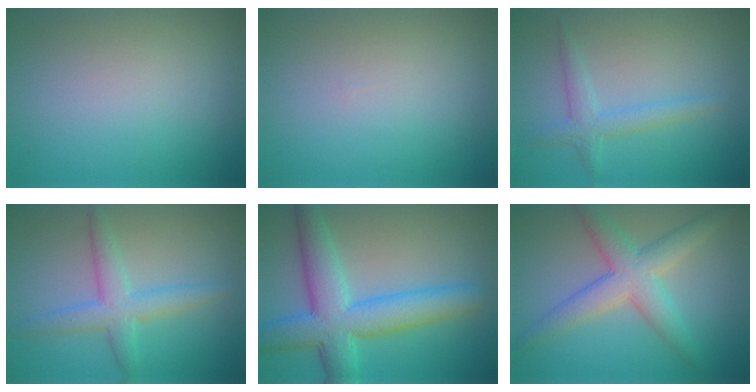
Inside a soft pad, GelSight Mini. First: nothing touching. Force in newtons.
{"total": 0.0}
{"total": 2.3, "press": 2.3, "slide": 0.1}
{"total": 3.8, "press": 3.8, "slide": 0.2}
{"total": 8.2, "press": 8.2, "slide": 0.2}
{"total": 5.3, "press": 5.3, "slide": 0.1}